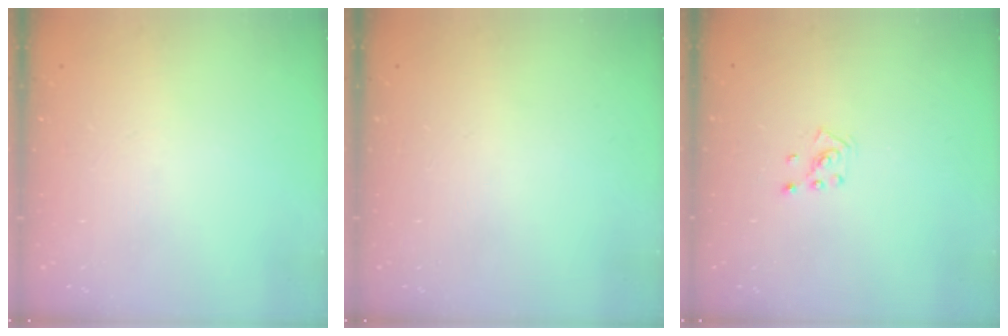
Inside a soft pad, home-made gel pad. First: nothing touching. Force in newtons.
{"total": 0.0}
{"total": 2.2, "press": 2.2, "slide": 0.3}